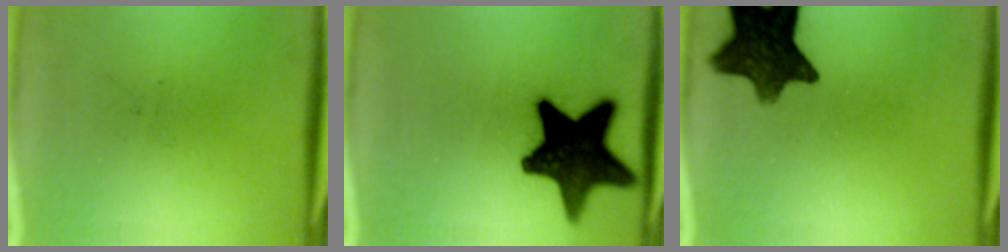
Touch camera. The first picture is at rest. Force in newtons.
{"total": 16.7}
{"total": 12.4}